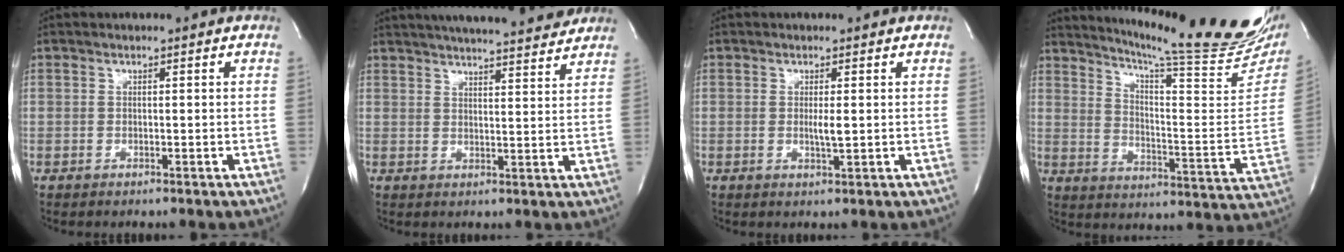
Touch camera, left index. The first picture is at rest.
{"total": 17.5, "force": [15.9, 1.8, 7.1], "torque": [-0.114, 0.014, 0.212]}
{"total": 1.7, "force": [-0.2, 0.1, 1.7], "torque": [-0.034, -0.007, -0.004]}
{"total": 24.9, "force": [21.5, 1.3, 12.5], "torque": [-0.191, -0.094, 0.275]}